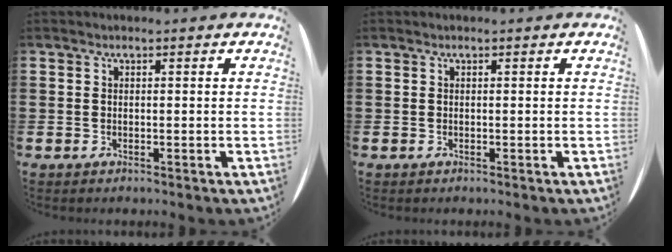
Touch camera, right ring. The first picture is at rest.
{"total": 0.0}